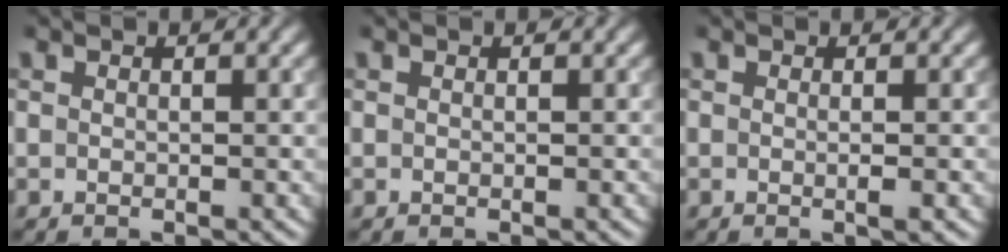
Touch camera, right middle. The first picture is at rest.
{"total": 0.0}
{"total": 1.3, "force": [-0.1, 0.3, 1.2], "torque": [-0.013, 0.000, -0.005]}